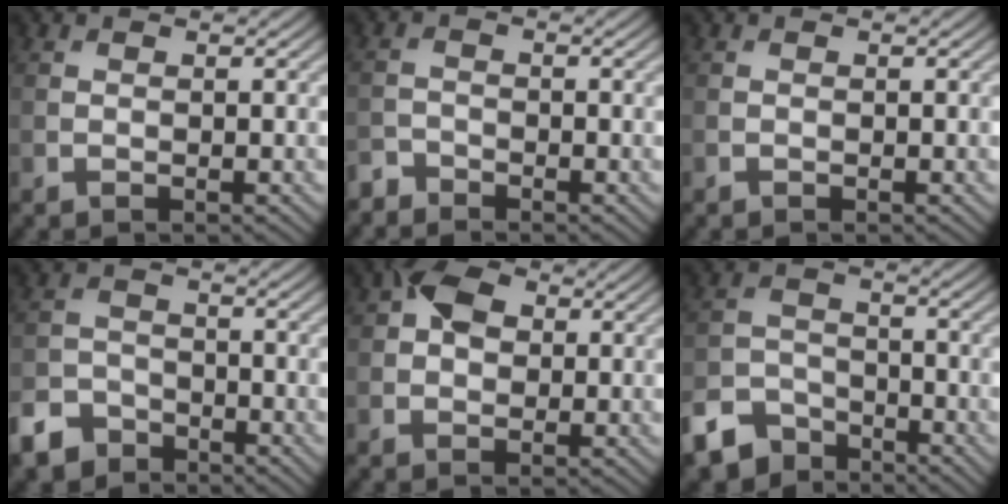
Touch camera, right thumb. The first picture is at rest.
{"total": 2.1, "force": [-2.0, 0.5, 0.1], "torque": [-0.003, -0.003, -0.050]}
{"total": 0.0}
{"total": 5.3, "force": [-4.1, 3.0, 1.5], "torque": [-0.037, -0.004, -0.088]}
{"total": 4.5, "force": [1.0, 3.4, 2.8], "torque": [-0.052, 0.008, 0.008]}
{"total": 7.0, "force": [-5.3, 3.9, 2.3], "torque": [-0.049, -0.008, -0.116]}